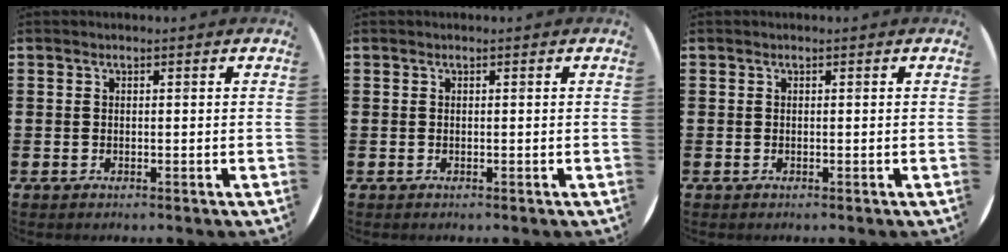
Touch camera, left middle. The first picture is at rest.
{"total": 0.0}
{"total": 0.0}